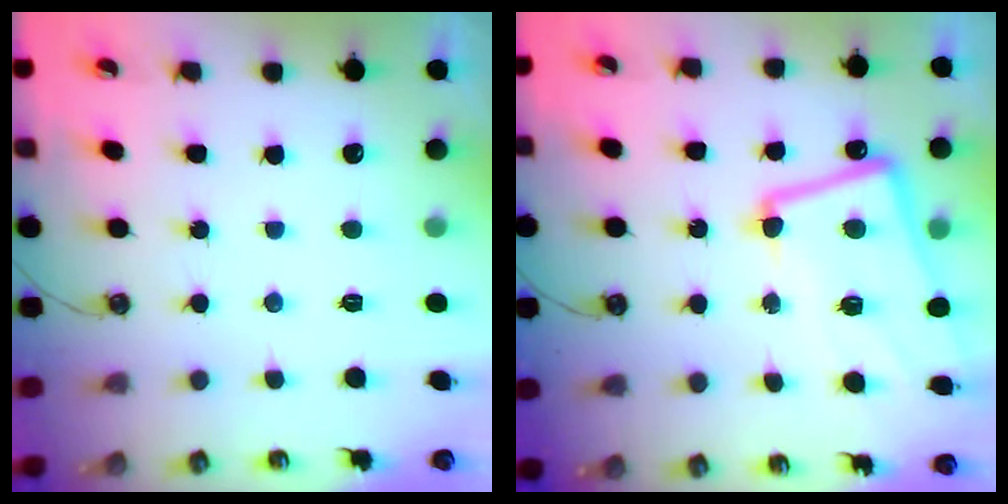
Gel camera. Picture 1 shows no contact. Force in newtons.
{"total": 7.1, "press": 6.7, "slide": 2.2}